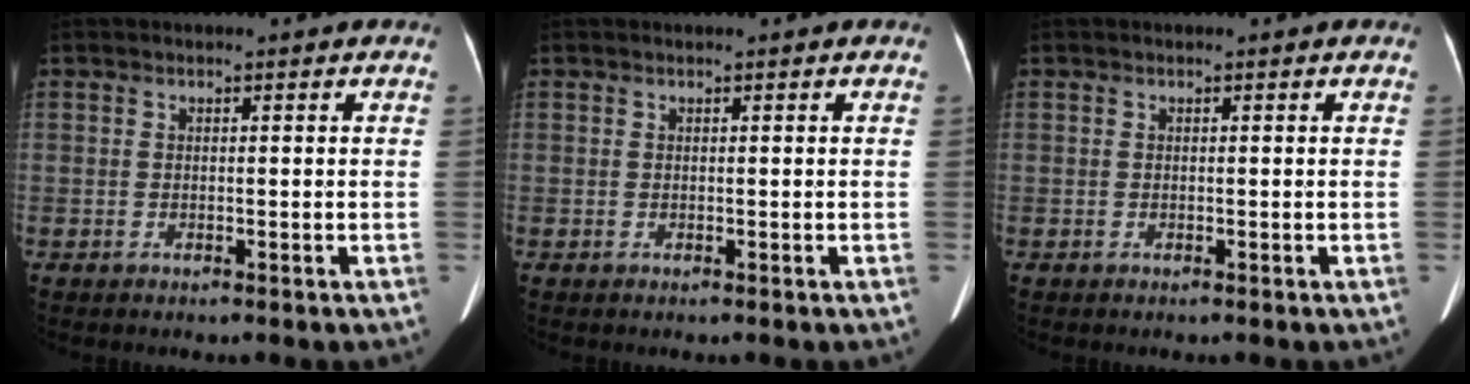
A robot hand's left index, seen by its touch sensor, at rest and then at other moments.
{"total": 0.0}
{"total": 0.0}